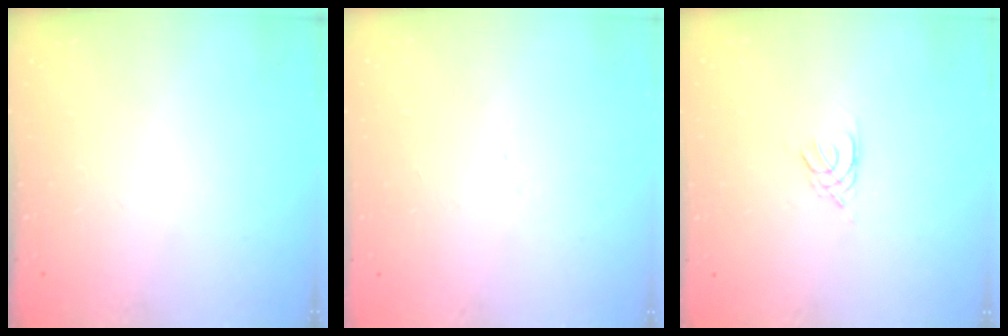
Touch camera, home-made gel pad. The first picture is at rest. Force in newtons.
{"total": 1.6, "press": 1.5, "slide": 0.4}
{"total": 2.1, "press": 2.1, "slide": 0.4}